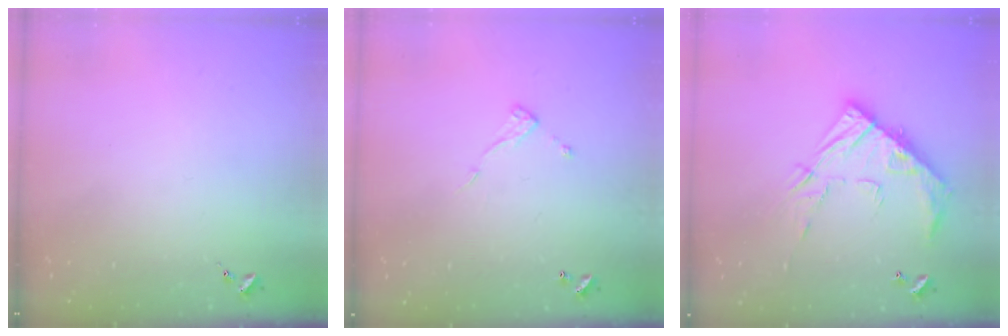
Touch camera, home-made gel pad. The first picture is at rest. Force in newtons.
{"total": 7.0, "press": 7.0, "slide": 0.4}
{"total": 15.0, "press": 15.0, "slide": 1.0}